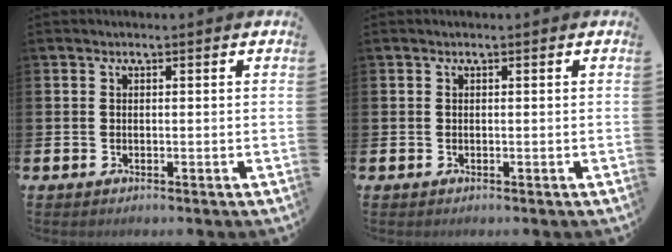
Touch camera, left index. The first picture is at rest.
{"total": 0.0}